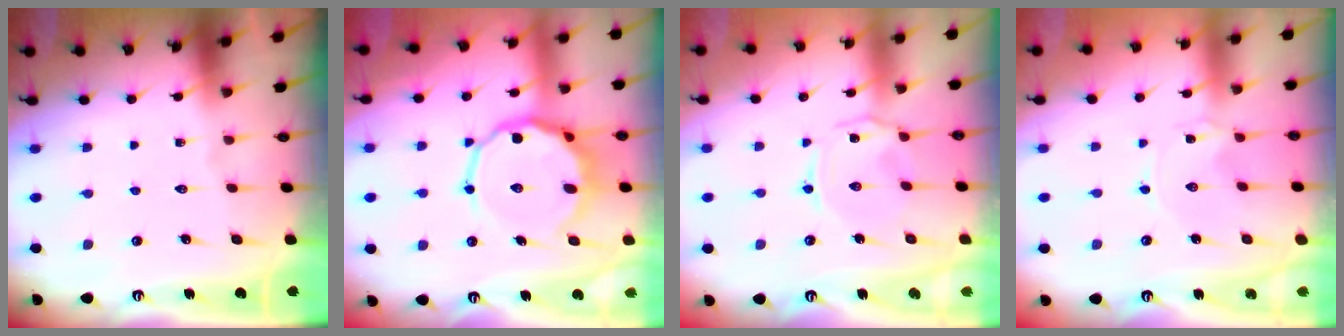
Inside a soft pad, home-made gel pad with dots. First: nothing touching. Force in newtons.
{"total": 11.5, "press": 11.2, "slide": 2.5}
{"total": 2.1, "press": 2.0, "slide": 0.7}
{"total": 0.0}